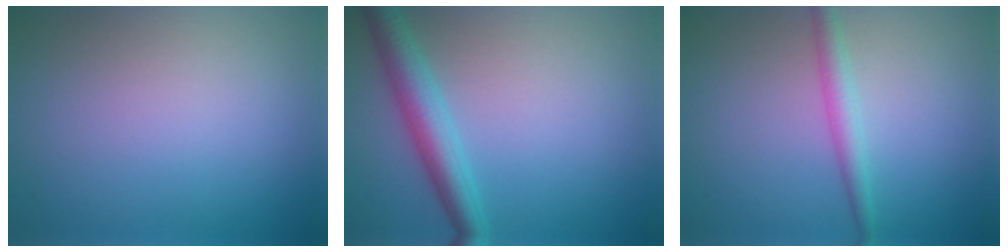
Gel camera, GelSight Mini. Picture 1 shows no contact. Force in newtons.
{"total": 4.2, "press": 4.2, "slide": 0.1}
{"total": 2.2, "press": 2.2, "slide": 0.1}